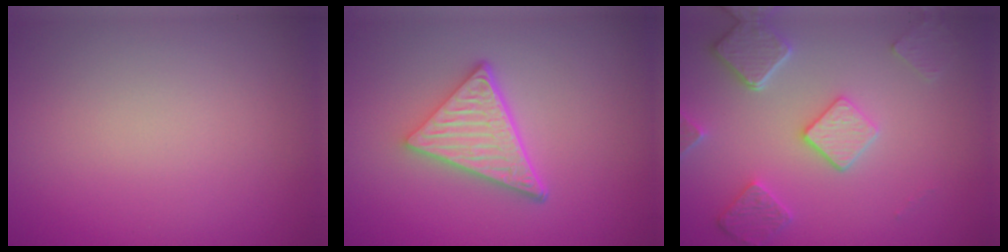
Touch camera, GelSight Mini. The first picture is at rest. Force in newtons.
{"total": 5.1, "press": 3.8, "slide": 3.4}
{"total": 5.0, "press": 3.9, "slide": 3.1}